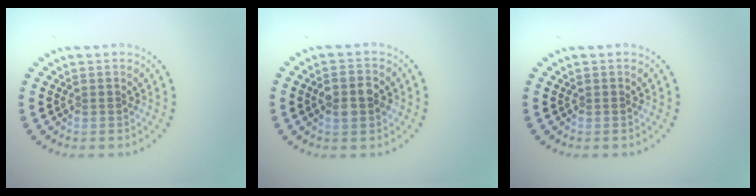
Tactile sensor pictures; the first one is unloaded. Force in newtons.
{"total": 3.0, "press": 3.0, "slide": 0.1}
{"total": 0.0}